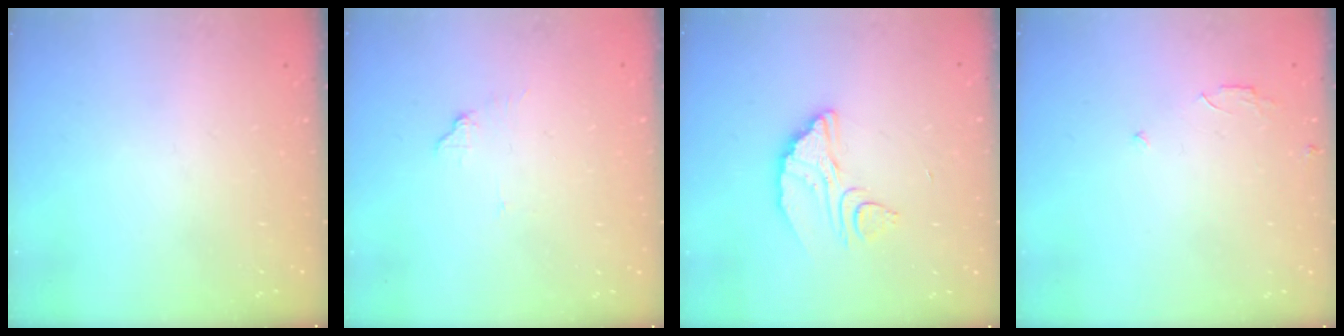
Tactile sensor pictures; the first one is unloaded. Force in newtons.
{"total": 5.9, "press": 5.9, "slide": 0.3}
{"total": 8.8, "press": 8.8, "slide": 0.8}
{"total": 2.5, "press": 2.5, "slide": 0.2}